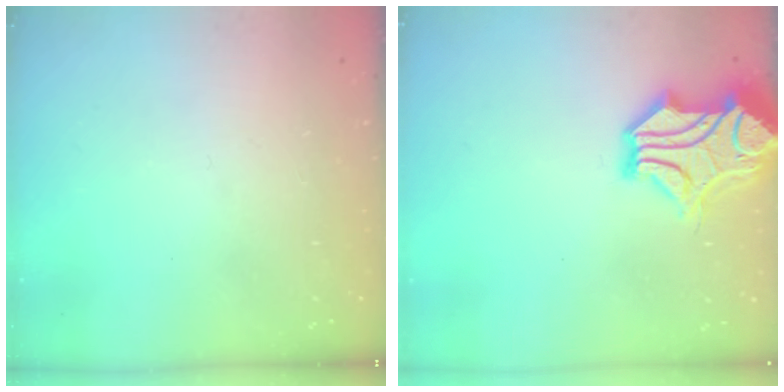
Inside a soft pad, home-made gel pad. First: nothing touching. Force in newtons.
{"total": 9.6, "press": 9.4, "slide": 2.0}